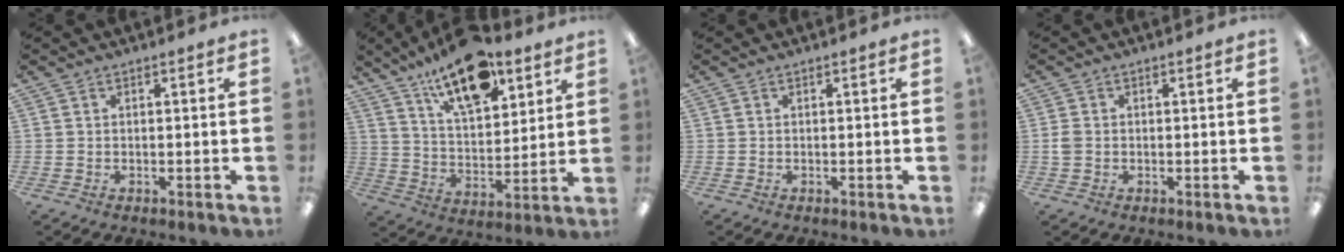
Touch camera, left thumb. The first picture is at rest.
{"total": 17.4, "force": [11.9, 7.5, 10.3], "torque": [-0.167, -0.055, 0.203]}
{"total": 0.0}
{"total": 2.1, "force": [-0.1, 1.6, 1.4], "torque": [-0.025, 0.005, -0.003]}